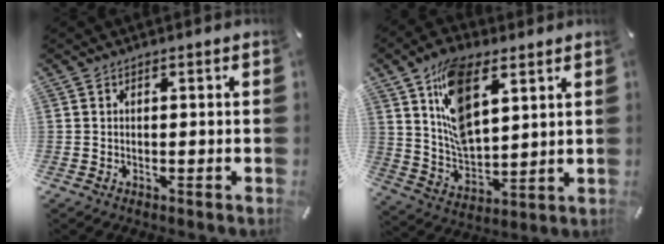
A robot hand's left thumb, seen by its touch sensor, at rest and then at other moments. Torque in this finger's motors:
{"motor_torque": [1.50, 1.76, 0.71, 0.15, 0.26]}